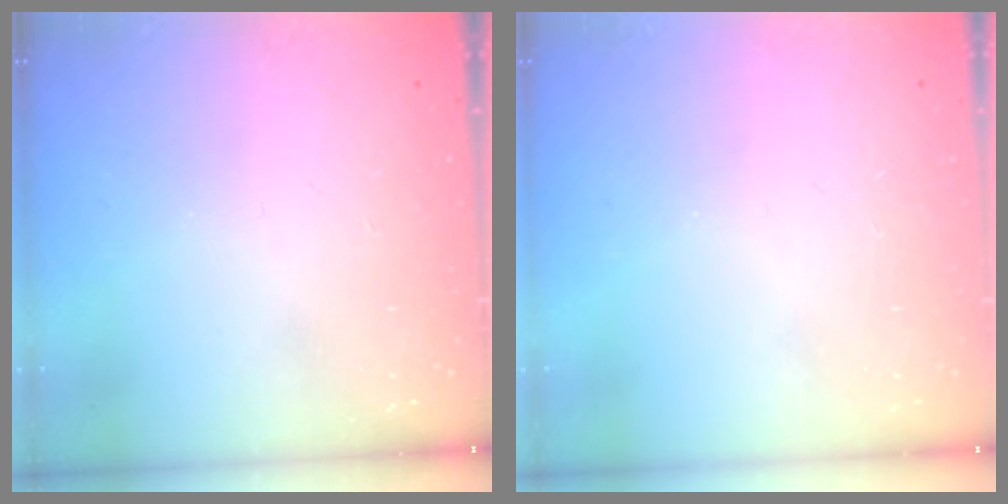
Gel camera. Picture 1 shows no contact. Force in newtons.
{"total": 0.0}